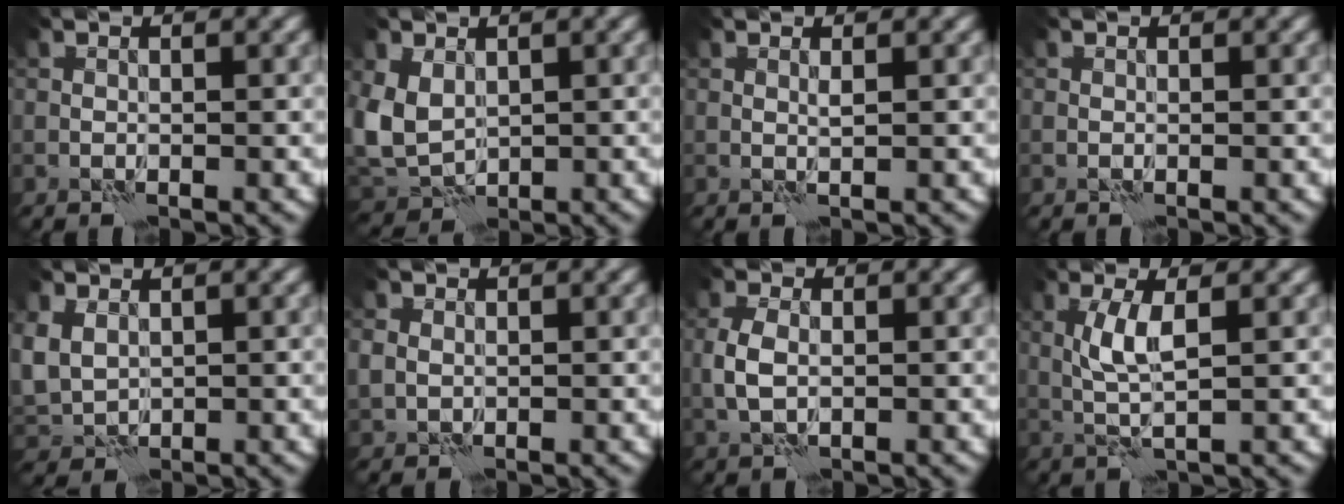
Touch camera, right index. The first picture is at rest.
{"total": 5.2, "force": [0.5, 3.8, 3.5], "torque": [-0.087, -0.003, 0.003]}
{"total": 0.5, "force": [0.3, -0.2, 0.4], "torque": [-0.012, -0.001, 0.006]}
{"total": 0.0}
{"total": 4.2, "force": [0.9, 3.3, 2.4], "torque": [-0.070, -0.008, 0.018]}
{"total": 2.1, "force": [0.3, 1.9, 0.9], "torque": [-0.021, 0.004, 0.005]}
{"total": 2.9, "force": [-0.2, 1.9, 2.2], "torque": [-0.057, 0.000, -0.007]}
{"total": 3.0, "force": [0.6, 0.5, 2.9], "torque": [-0.070, 0.004, 0.009]}